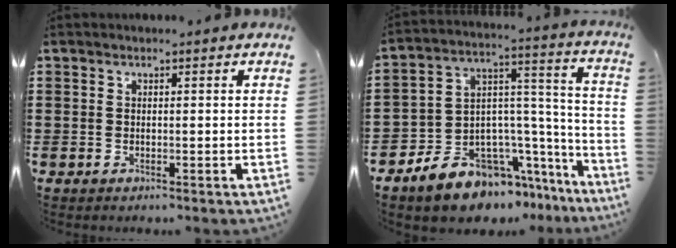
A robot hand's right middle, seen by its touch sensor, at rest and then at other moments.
{"total": 9.6, "force": [-8.1, 4.7, 2.1], "torque": [-0.059, 0.011, -0.155]}